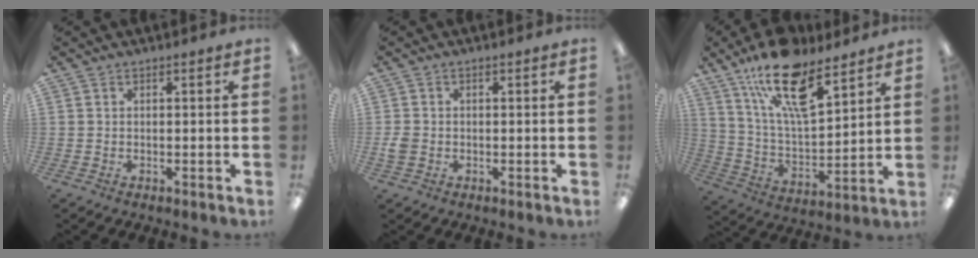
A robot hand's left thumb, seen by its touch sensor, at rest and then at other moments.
{"total": 2.5, "force": [-0.5, 2.0, 1.4], "torque": [-0.023, 0.006, -0.010]}
{"total": 19.6, "force": [12.9, 7.6, 12.6], "torque": [-0.219, -0.065, 0.223]}